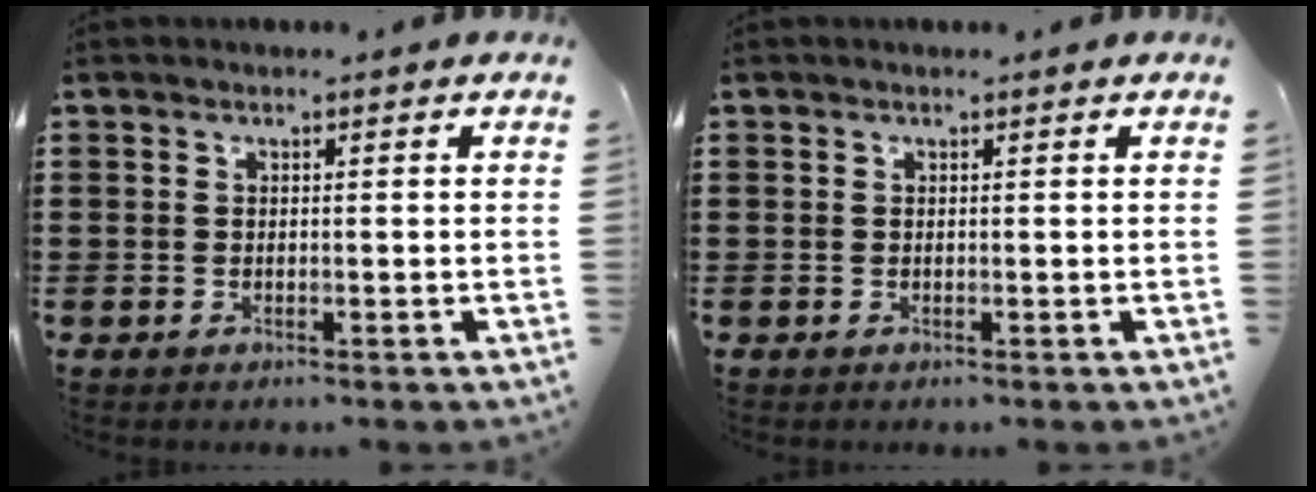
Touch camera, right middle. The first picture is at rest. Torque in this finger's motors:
{"motor_torque": [0.00, 0.01, 0.00, -0.01]}